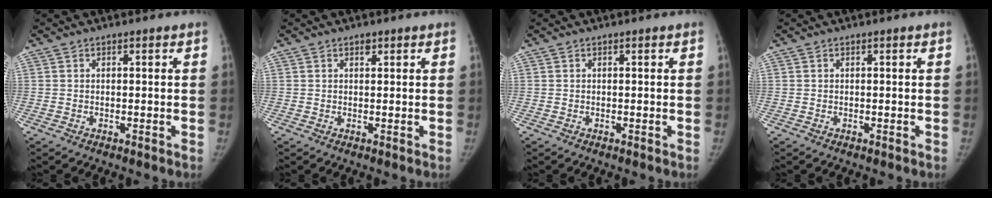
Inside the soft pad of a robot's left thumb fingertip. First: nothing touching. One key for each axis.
{"total": 1.0, "fx": 0.6, "fy": 0.6, "fz": 0.5, "tx": -0.001, "ty": -0.003, "tz": 0.008}
{"total": 0.0}
{"total": 0.0}